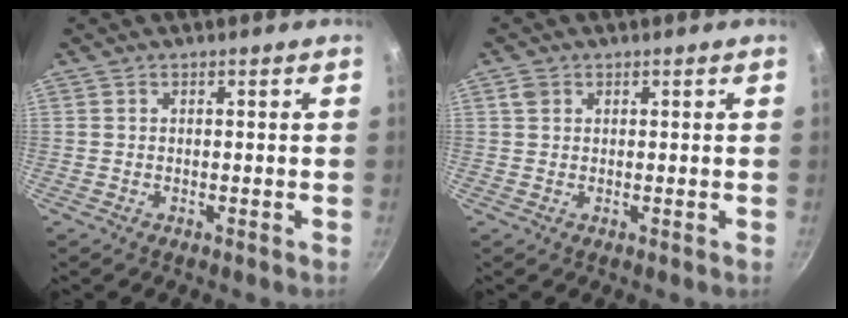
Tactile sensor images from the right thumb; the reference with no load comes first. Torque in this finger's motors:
{"motor_torque": [-0.28, 0.55, 0.58, 0.20, 0.03]}